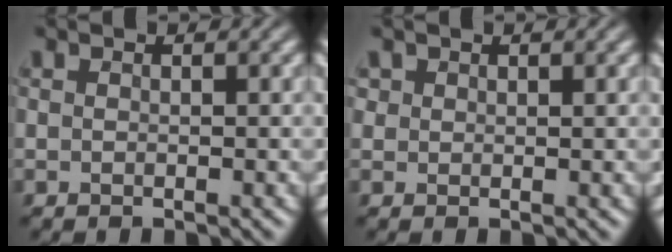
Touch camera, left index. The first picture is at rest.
{"total": 1.0, "force": [0.7, 0.7, 0.2], "torque": [-0.002, 0.000, 0.012]}